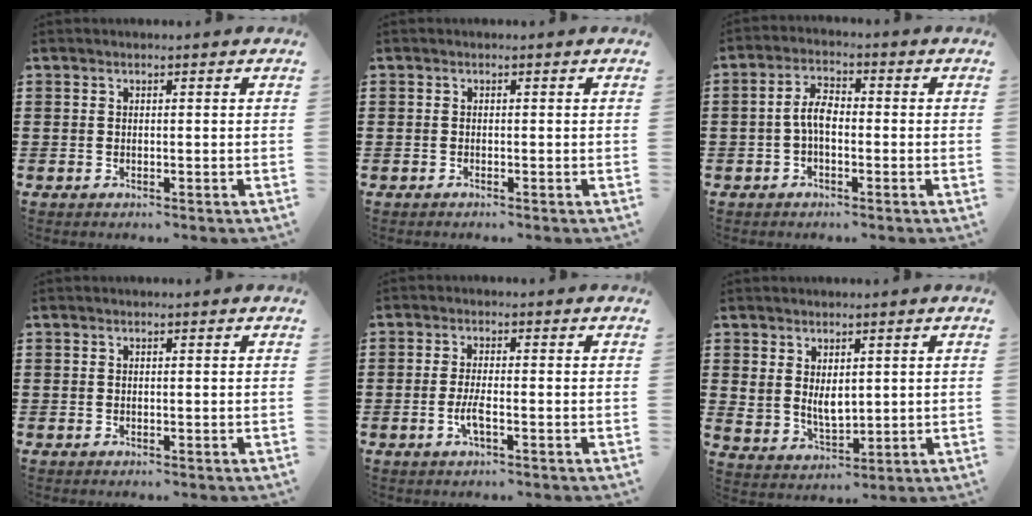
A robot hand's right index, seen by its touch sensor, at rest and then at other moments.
{"total": 0.0}
{"total": 4.3, "force": [-0.7, 2.1, 3.7], "torque": [-0.082, 0.006, -0.018]}
{"total": 0.0}
{"total": 3.0, "force": [-1.1, 0.6, 2.7], "torque": [-0.054, -0.002, -0.021]}
{"total": 4.1, "force": [2.0, 2.6, 2.5], "torque": [-0.056, 0.003, 0.039]}